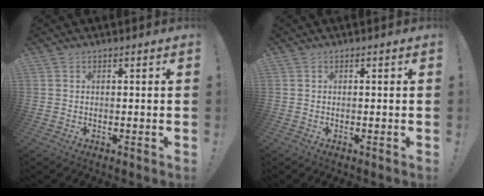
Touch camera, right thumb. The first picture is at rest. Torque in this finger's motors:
{"motor_torque": [-0.11, -0.11, -0.10, 0.10, 0.01]}